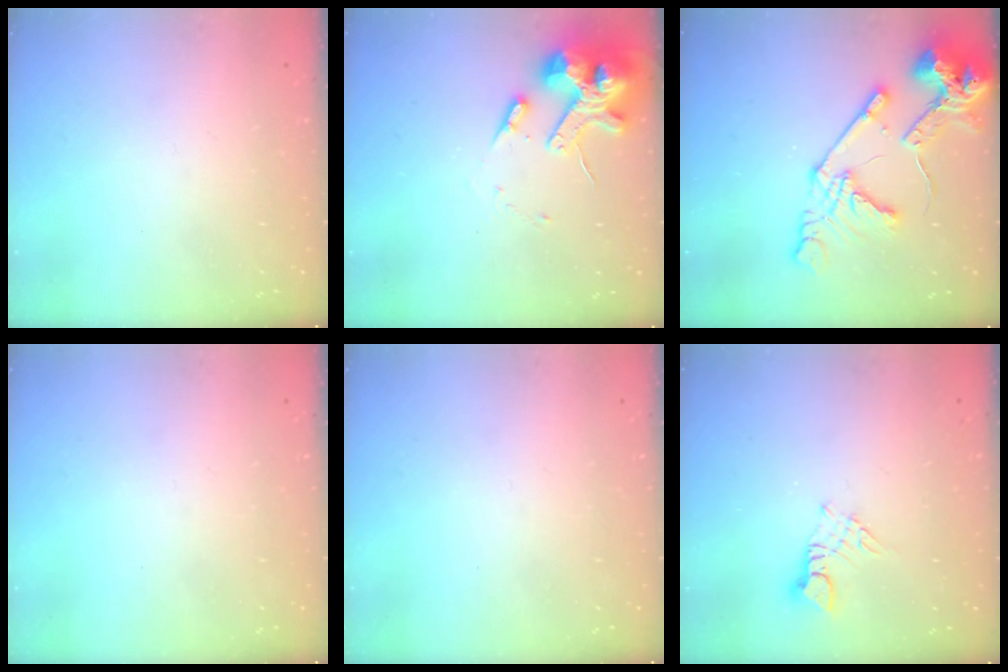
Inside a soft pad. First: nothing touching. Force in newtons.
{"total": 15.3, "press": 15.1, "slide": 2.6}
{"total": 17.0, "press": 16.9, "slide": 2.1}
{"total": 0.0}
{"total": 0.0}
{"total": 3.1, "press": 3.1, "slide": 0.3}